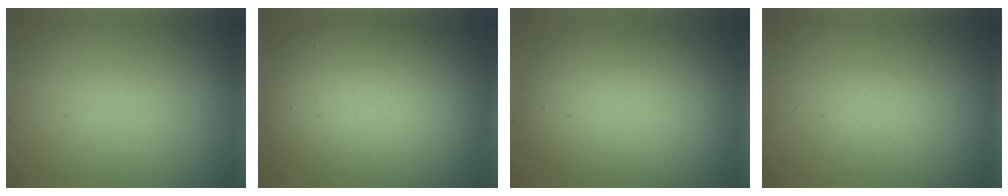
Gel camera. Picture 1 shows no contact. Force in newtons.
{"total": 11.6, "press": 11.6, "slide": 0.7}
{"total": 8.2, "press": 8.2, "slide": 0.5}
{"total": 1.5, "press": 1.5, "slide": 0.1}